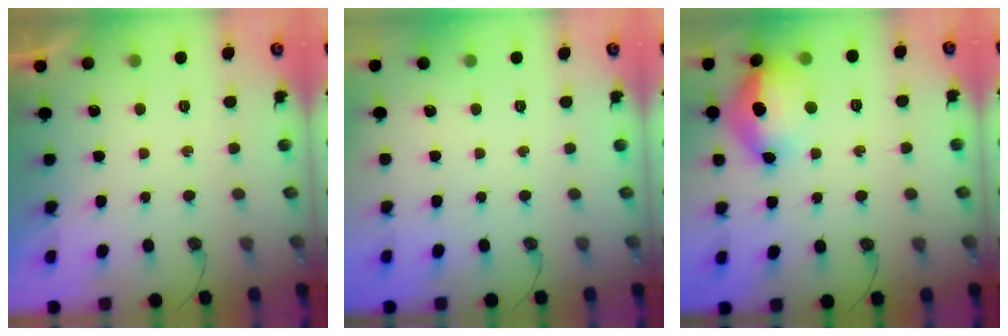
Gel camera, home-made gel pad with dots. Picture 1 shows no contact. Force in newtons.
{"total": 0.0}
{"total": 16.9, "press": 16.6, "slide": 3.4}